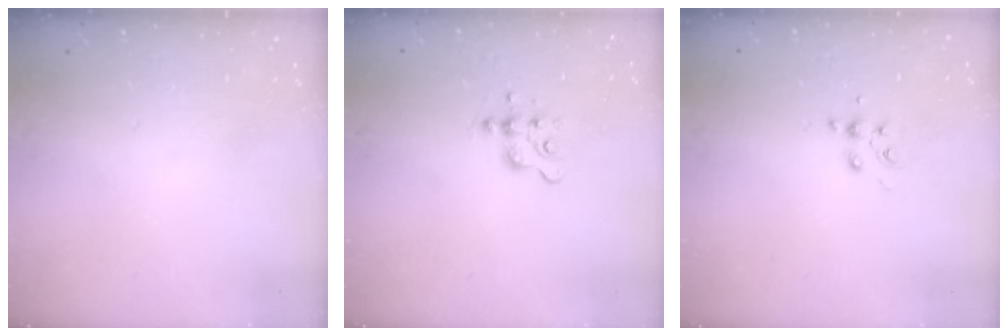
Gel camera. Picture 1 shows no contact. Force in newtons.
{"total": 4.5, "press": 4.4, "slide": 0.4}
{"total": 5.5, "press": 5.5, "slide": 0.6}